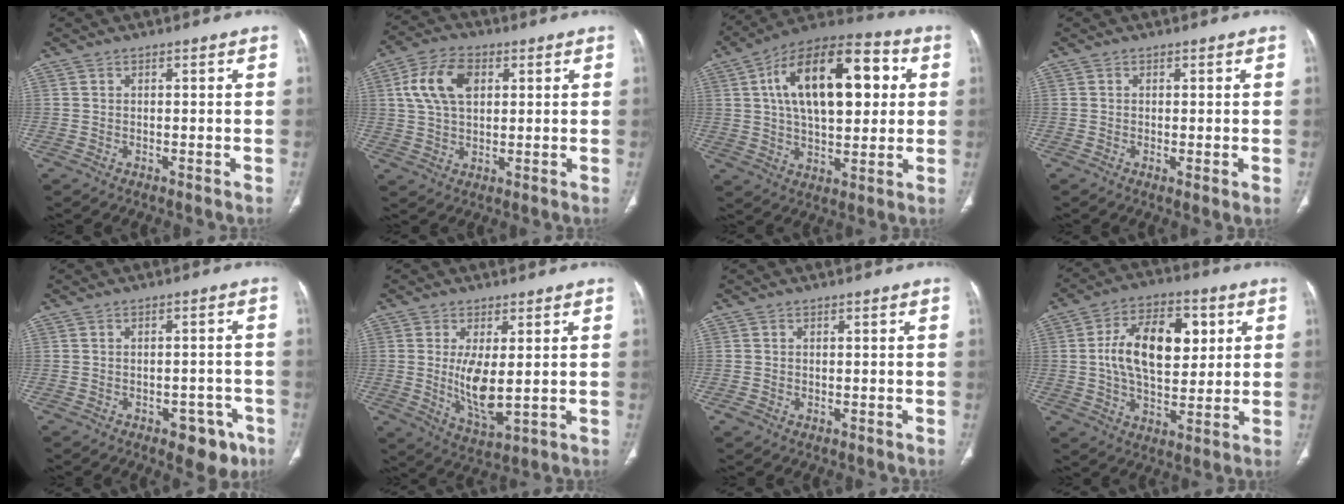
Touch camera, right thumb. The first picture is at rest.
{"total": 10.5, "force": [2.9, 6.5, 7.6], "torque": [-0.139, 0.009, 0.051]}
{"total": 23.1, "force": [5.3, 11.6, 19.2], "torque": [-0.286, 0.014, 0.076]}
{"total": 1.7, "force": [-0.2, 0.3, 1.6], "torque": [-0.038, -0.009, -0.005]}
{"total": 6.7, "force": [-3.8, 3.7, 4.1], "torque": [-0.026, 0.022, -0.043]}
{"total": 8.4, "force": [0.4, 3.1, 7.8], "torque": [-0.148, -0.026, 0.020]}
{"total": 1.1, "force": [-0.3, 0.8, 0.6], "torque": [-0.014, 0.000, -0.005]}
{"total": 16.2, "force": [3.0, 9.3, 12.9], "torque": [-0.189, 0.003, 0.049]}